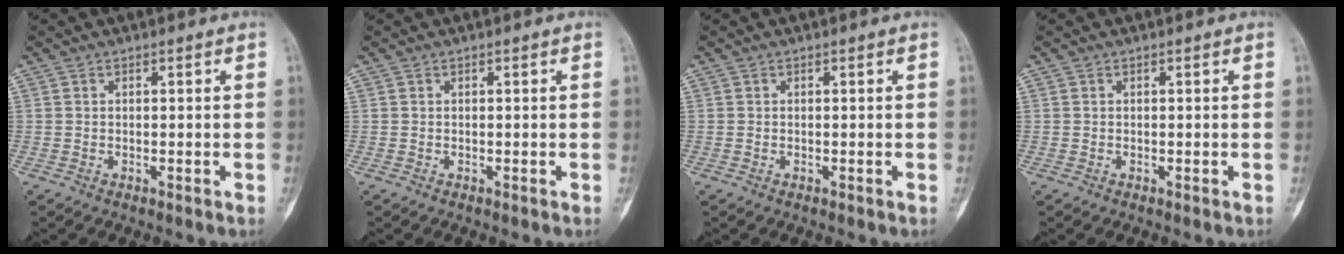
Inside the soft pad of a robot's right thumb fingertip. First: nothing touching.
{"total": 0.0}
{"total": 0.0}
{"total": 0.0}